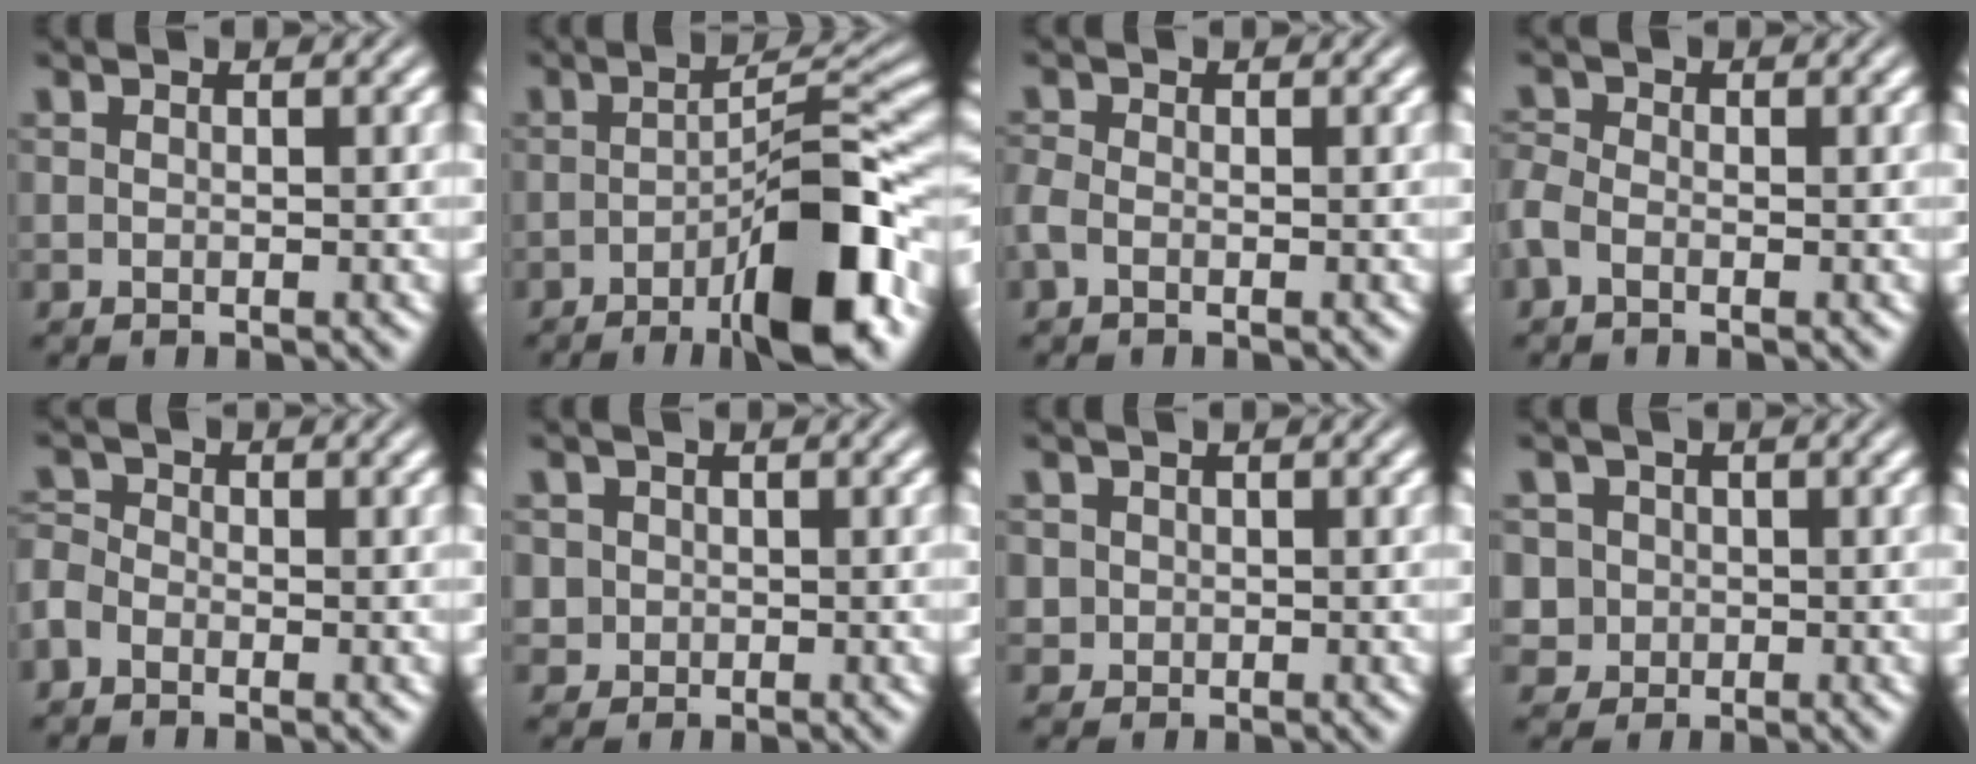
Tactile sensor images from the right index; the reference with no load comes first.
{"total": 8.8, "force": [-4.1, 0.8, 7.7], "torque": [-0.098, -0.005, -0.054]}
{"total": 1.0, "force": [-0.8, -0.1, 0.6], "torque": [-0.015, -0.006, -0.011]}
{"total": 1.3, "force": [-1.0, 0.4, 0.8], "torque": [-0.017, -0.008, -0.017]}
{"total": 1.4, "force": [-1.0, 0.8, 0.7], "torque": [-0.011, -0.010, -0.017]}
{"total": 2.7, "force": [-0.1, 2.6, 0.8], "torque": [-0.024, -0.011, 0.002]}
{"total": 2.1, "force": [0.0, 2.0, 0.6], "torque": [-0.019, -0.010, 0.003]}
{"total": 4.6, "force": [-0.4, 4.3, 1.6], "torque": [-0.039, -0.020, -0.002]}